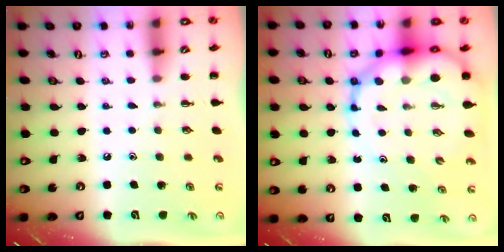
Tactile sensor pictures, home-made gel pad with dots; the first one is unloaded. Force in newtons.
{"total": 17.2, "press": 16.5, "slide": 4.9}